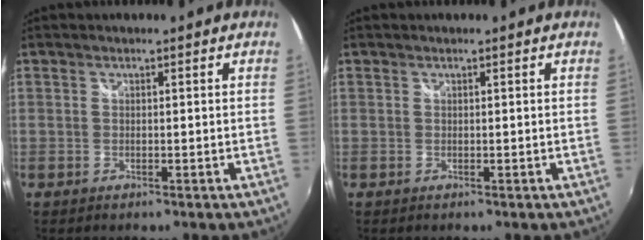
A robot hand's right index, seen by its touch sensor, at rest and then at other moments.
{"total": 0.0}